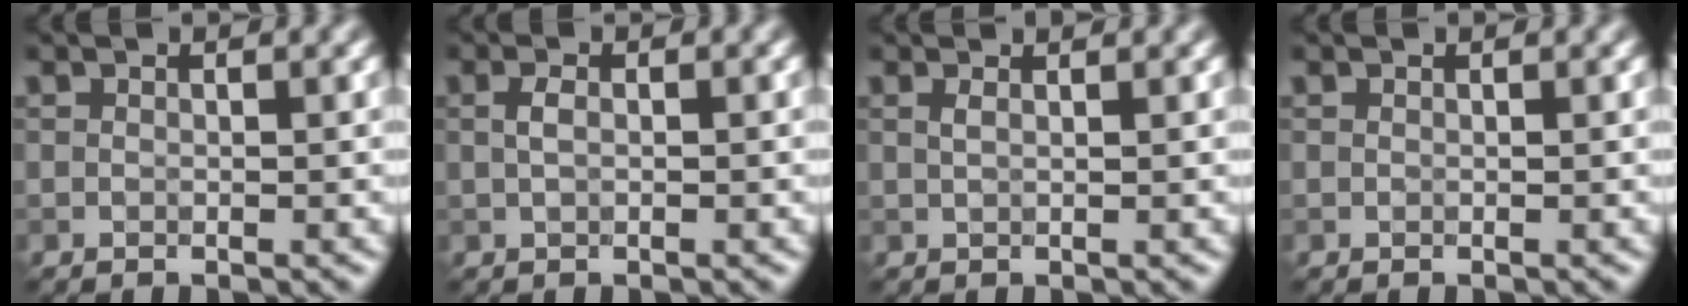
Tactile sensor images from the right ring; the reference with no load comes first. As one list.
[{"total": 1.1, "force": [0.1, 0.4, 1.0], "torque": [-0.023, 0.004, 0.001]}, {"total": 1.3, "force": [0.9, 0.4, 0.9], "torque": [-0.015, 0.000, 0.003]}, {"total": 0.0}]